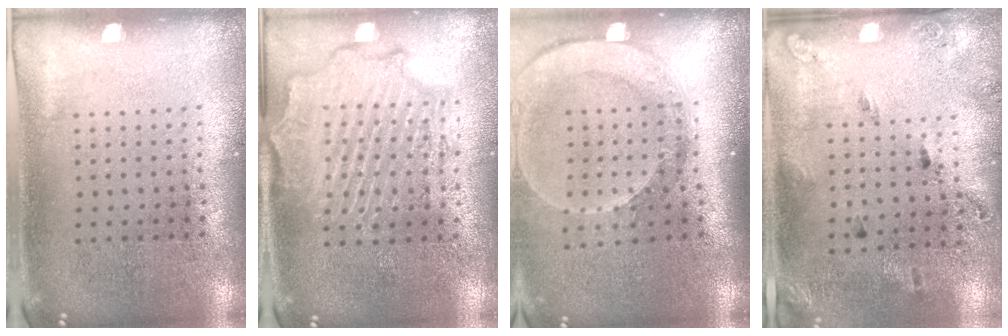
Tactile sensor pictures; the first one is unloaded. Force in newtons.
{"total": 2.1, "press": 2.1, "slide": 0.5}
{"total": 2.5, "press": 1.9, "slide": 1.6}
{"total": 1.8, "press": 1.1, "slide": 1.5}